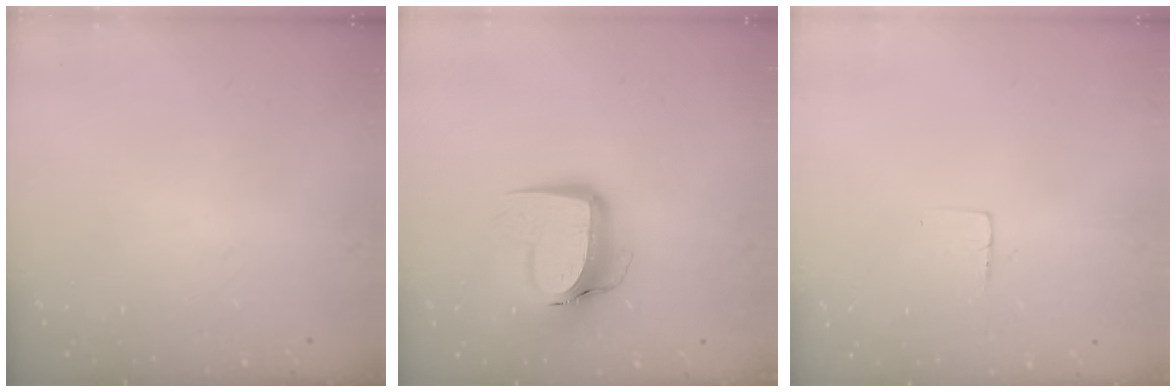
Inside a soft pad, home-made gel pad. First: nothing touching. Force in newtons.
{"total": 12.0, "press": 12.0, "slide": 1.2}
{"total": 3.0, "press": 3.0, "slide": 0.2}